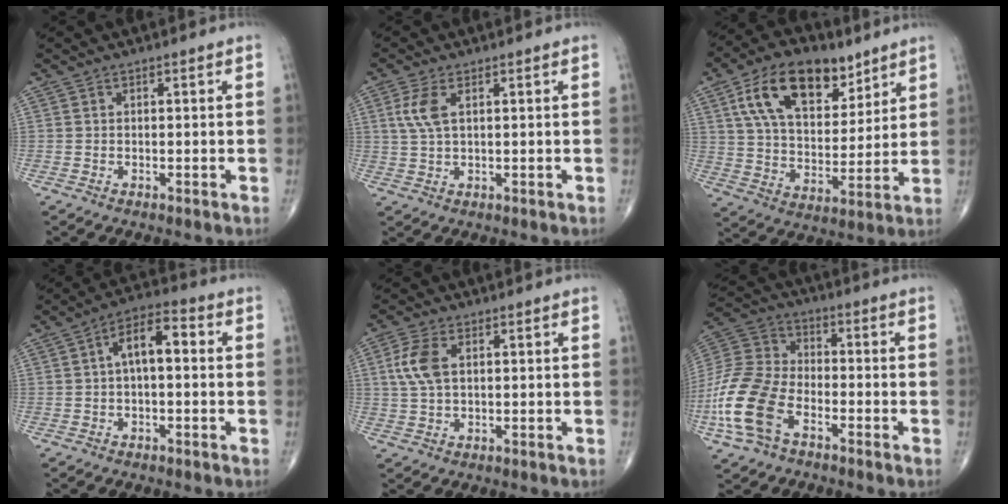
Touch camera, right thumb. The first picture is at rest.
{"total": 4.7, "force": [1.4, 2.0, 4.0], "torque": [-0.098, 0.005, 0.032]}
{"total": 18.6, "force": [9.6, 10.2, 12.2], "torque": [-0.170, -0.032, 0.170]}
{"total": 7.7, "force": [0.7, 3.6, 6.8], "torque": [-0.107, 0.033, 0.001]}
{"total": 6.4, "force": [1.4, 3.5, 5.1], "torque": [-0.121, 0.008, 0.028]}
{"total": 16.4, "force": [-6.8, 9.7, 11.3], "torque": [-0.246, 0.030, -0.141]}